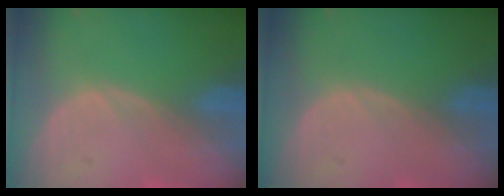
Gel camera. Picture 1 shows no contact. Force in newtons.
{"total": 0.0}